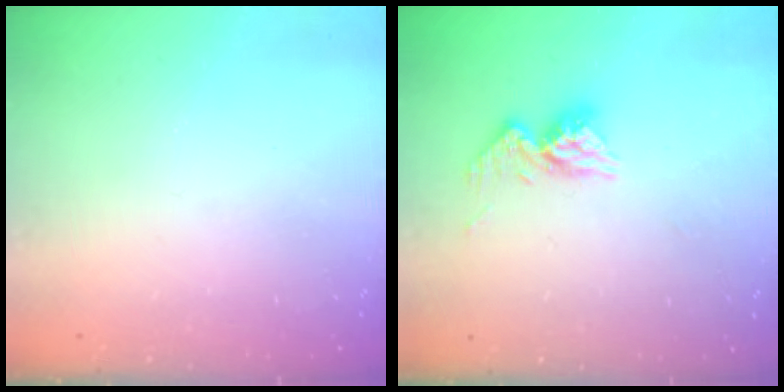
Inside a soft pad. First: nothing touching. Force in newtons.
{"total": 10.3, "press": 10.3, "slide": 0.9}